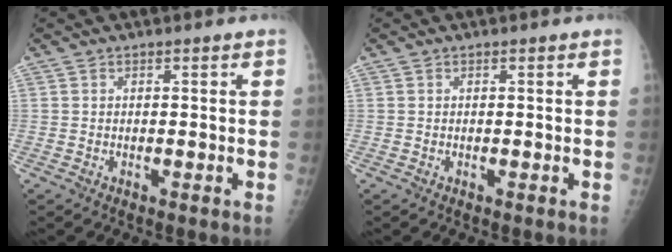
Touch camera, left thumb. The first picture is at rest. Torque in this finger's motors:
{"motor_torque": [0.00, 0.00, -0.09, -0.06, 0.00]}